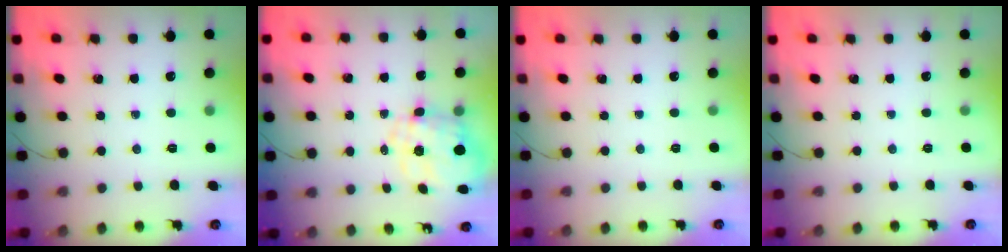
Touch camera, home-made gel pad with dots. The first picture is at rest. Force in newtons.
{"total": 3.8, "press": 3.3, "slide": 1.8}
{"total": 2.4, "press": 2.3, "slide": 0.5}
{"total": 2.5, "press": 2.4, "slide": 0.5}